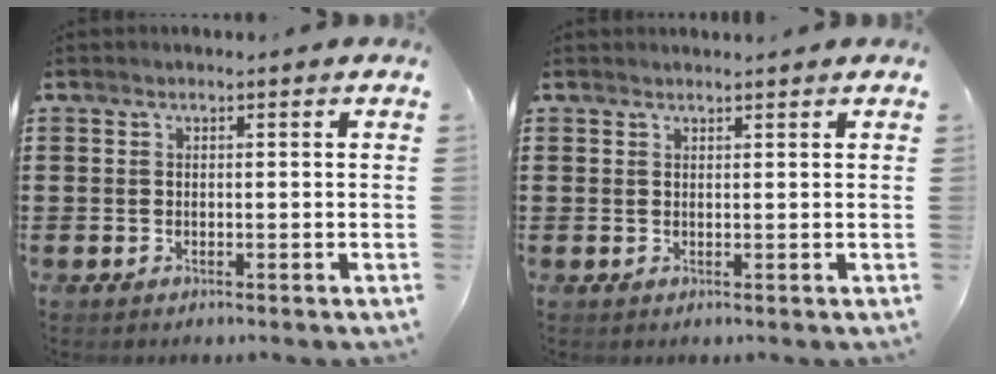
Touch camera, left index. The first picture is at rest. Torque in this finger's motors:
{"motor_torque": [-0.42, 0.86, -0.08, -0.01]}